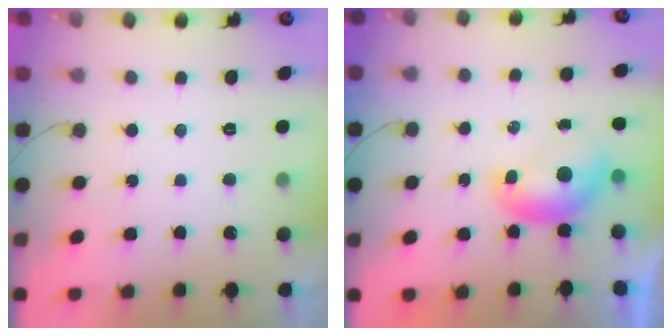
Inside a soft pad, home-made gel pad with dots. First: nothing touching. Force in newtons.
{"total": 7.0, "press": 7.0, "slide": 0.1}